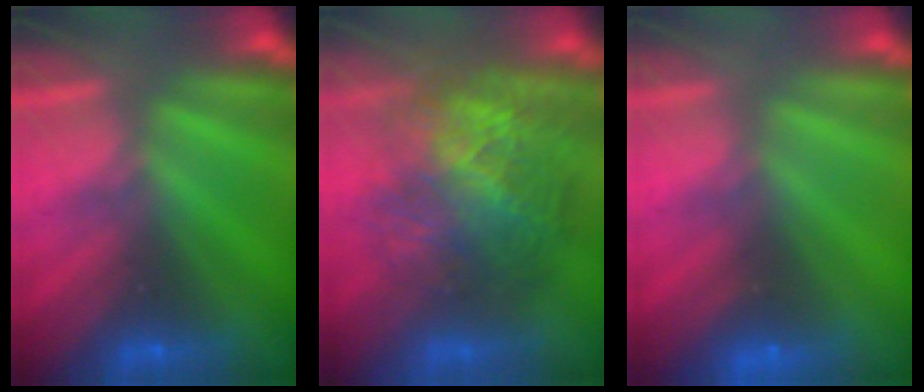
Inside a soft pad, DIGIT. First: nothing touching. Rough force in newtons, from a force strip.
{"total": 7.6}
{"total": 2.3}